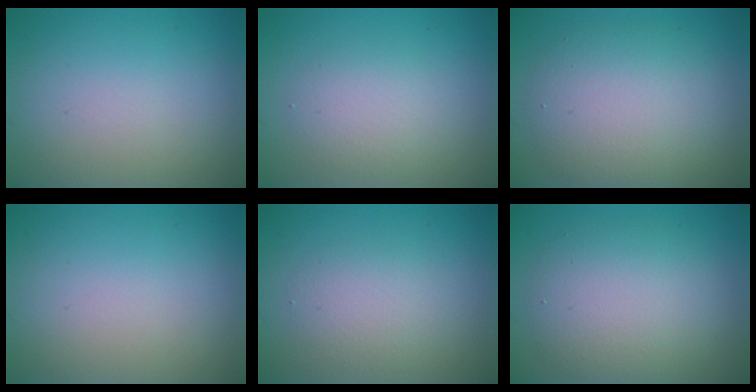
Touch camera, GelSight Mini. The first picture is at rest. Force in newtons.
{"total": 2.5, "press": 2.5, "slide": 0.2}
{"total": 6.1, "press": 6.1, "slide": 0.2}
{"total": 0.0}
{"total": 2.4, "press": 2.4, "slide": 0.2}
{"total": 5.5, "press": 5.4, "slide": 0.4}